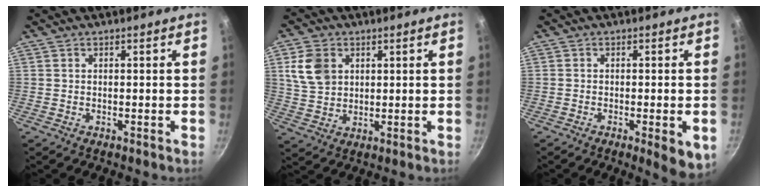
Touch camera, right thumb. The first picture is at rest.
{"total": 8.3, "force": [2.8, 6.3, 4.7], "torque": [-0.075, -0.006, 0.056]}
{"total": 6.1, "force": [-2.1, 1.5, 5.5], "torque": [-0.065, 0.000, -0.027]}